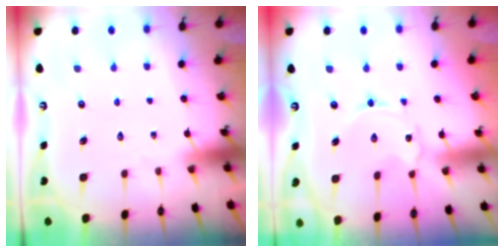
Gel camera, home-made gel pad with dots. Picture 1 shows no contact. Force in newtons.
{"total": 2.2, "press": 2.2, "slide": 0.3}